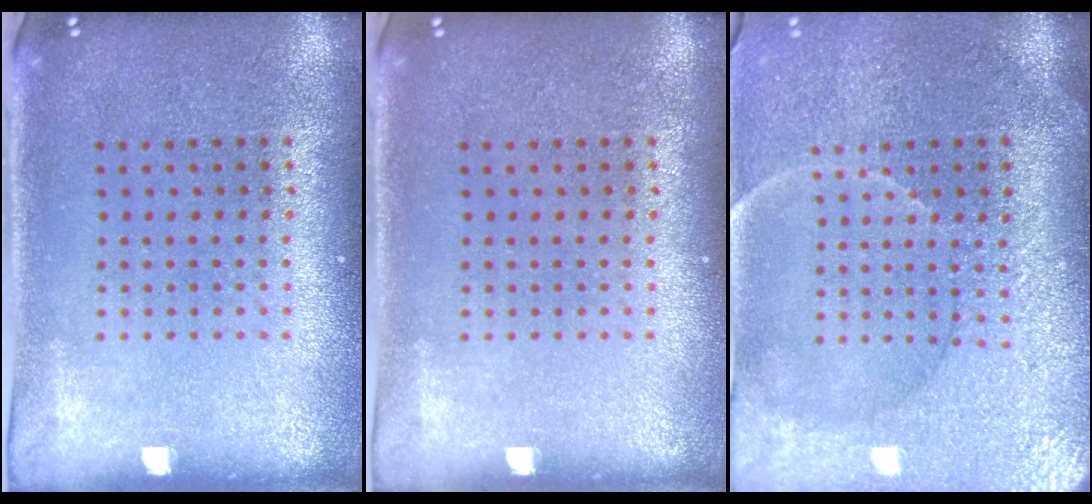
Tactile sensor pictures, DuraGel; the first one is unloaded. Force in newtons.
{"total": 0.0}
{"total": 3.7, "press": 3.5, "slide": 1.1}